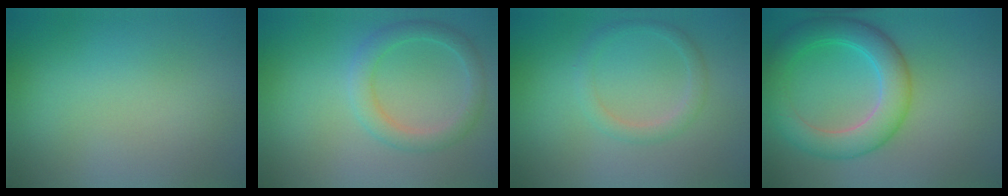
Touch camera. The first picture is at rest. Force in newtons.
{"total": 2.7, "press": 2.7, "slide": 0.1}
{"total": 1.7, "press": 1.7, "slide": 0.0}
{"total": 5.9, "press": 5.9, "slide": 0.2}